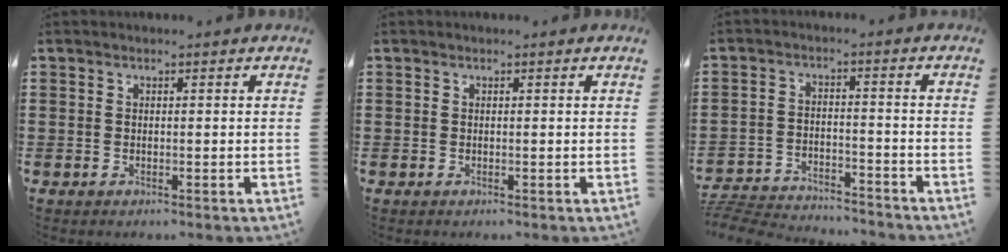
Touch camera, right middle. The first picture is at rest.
{"total": 0.0}
{"total": 5.1, "force": [-5.0, 0.5, 0.7], "torque": [-0.028, -0.001, -0.106]}